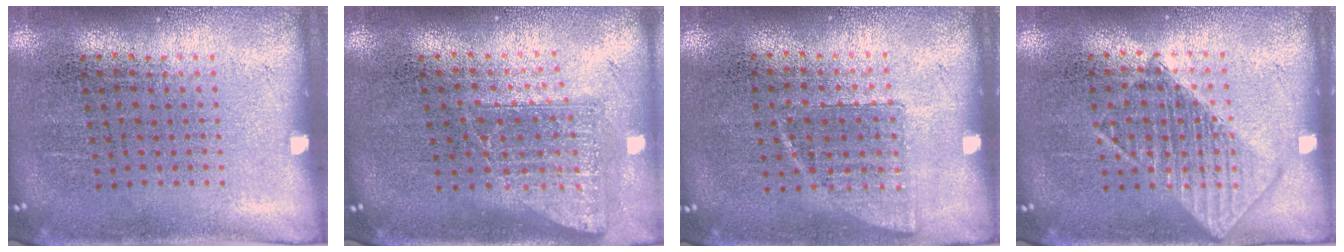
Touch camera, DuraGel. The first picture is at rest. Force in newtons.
{"total": 1.7, "press": 1.4, "slide": 1.0}
{"total": 0.7, "press": 0.6, "slide": 0.3}
{"total": 1.1, "press": 1.1, "slide": 0.2}